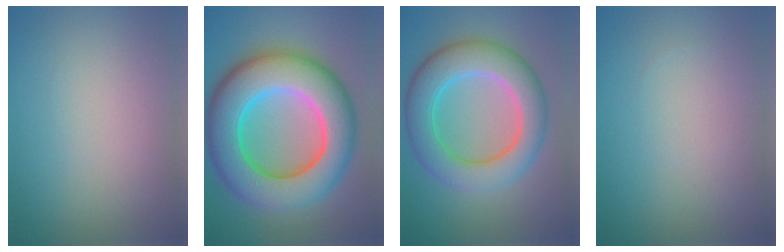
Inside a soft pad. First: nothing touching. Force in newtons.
{"total": 13.9, "press": 13.9, "slide": 0.2}
{"total": 8.0, "press": 8.0, "slide": 0.2}
{"total": 0.0}